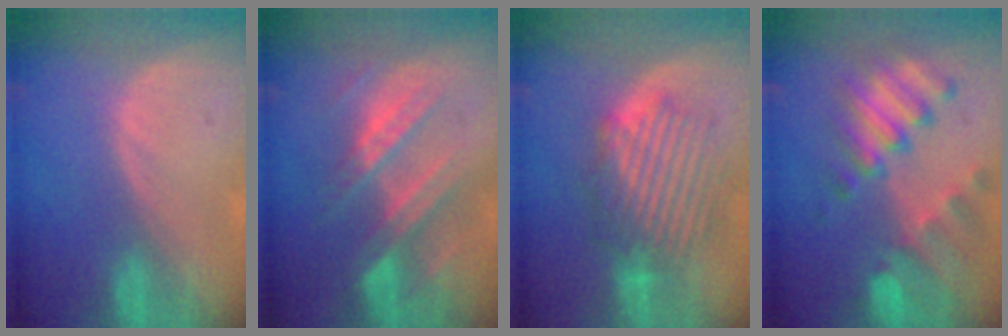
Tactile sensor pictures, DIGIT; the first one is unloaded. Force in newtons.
{"total": 9.0, "press": 7.8, "slide": 4.4}
{"total": 8.6, "press": 8.4, "slide": 1.9}
{"total": 10.3, "press": 9.0, "slide": 5.2}